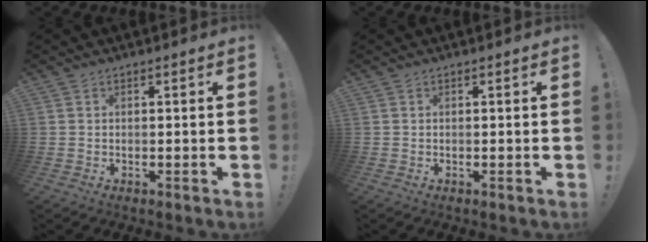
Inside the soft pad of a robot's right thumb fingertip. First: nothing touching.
{"total": 0.0}